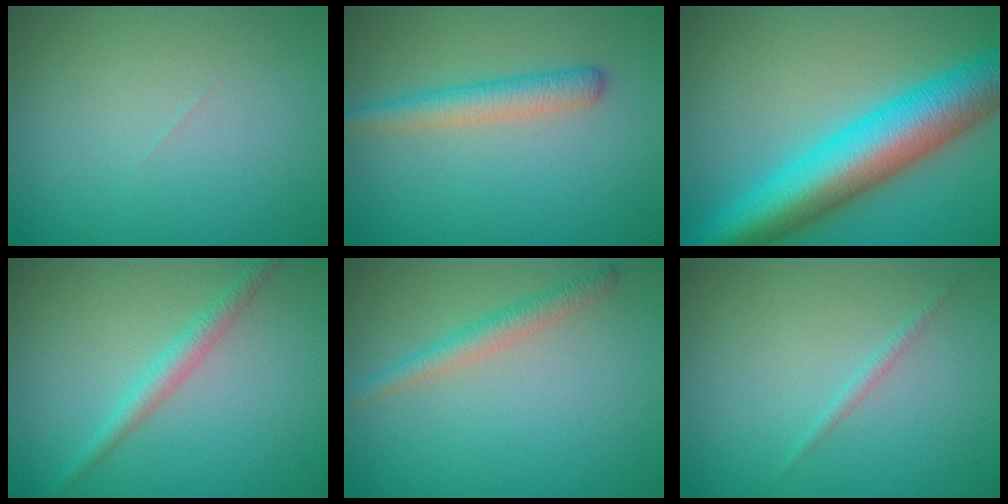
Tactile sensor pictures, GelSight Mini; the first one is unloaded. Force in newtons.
{"total": 2.8, "press": 2.8, "slide": 0.1}
{"total": 11.6, "press": 11.6, "slide": 0.2}
{"total": 2.1, "press": 2.1, "slide": 0.0}
{"total": 2.0, "press": 2.0, "slide": 0.0}
{"total": 0.7, "press": 0.7, "slide": 0.1}